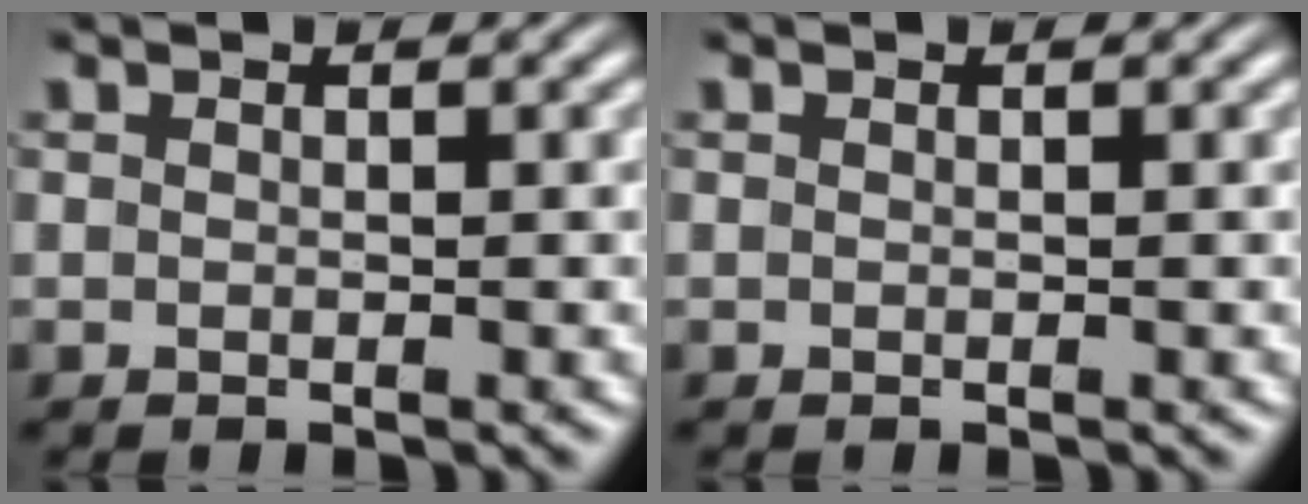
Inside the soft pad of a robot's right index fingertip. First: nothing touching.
{"total": 0.0}